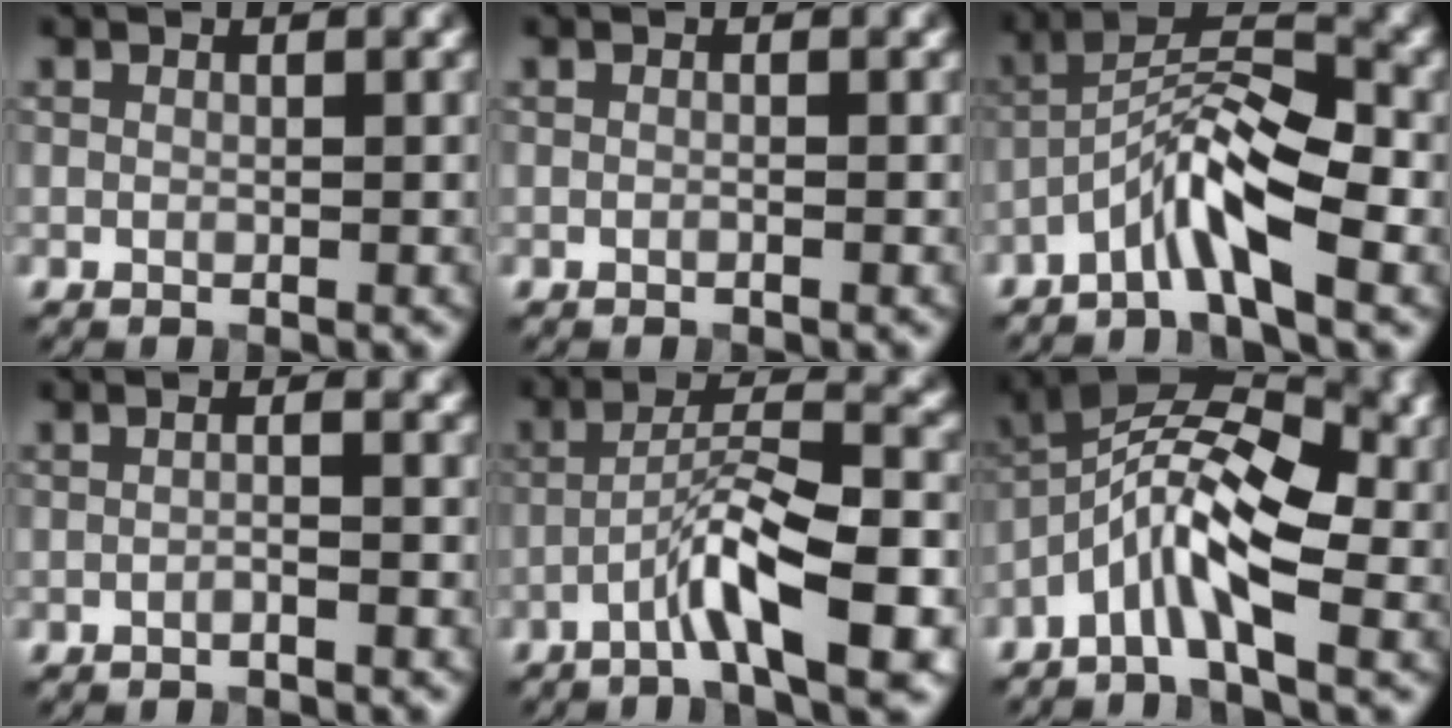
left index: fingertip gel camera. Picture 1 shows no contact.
{"total": 0.0}
{"total": 5.9, "force": [-3.2, 1.1, 4.8], "torque": [-0.089, 0.020, -0.068]}
{"total": 1.1, "force": [-0.5, 0.1, 1.0], "torque": [-0.015, 0.003, -0.013]}
{"total": 7.2, "force": [-3.4, 1.0, 6.3], "torque": [-0.111, 0.019, -0.062]}
{"total": 7.4, "force": [-2.5, 2.5, 6.4], "torque": [-0.116, 0.018, -0.061]}